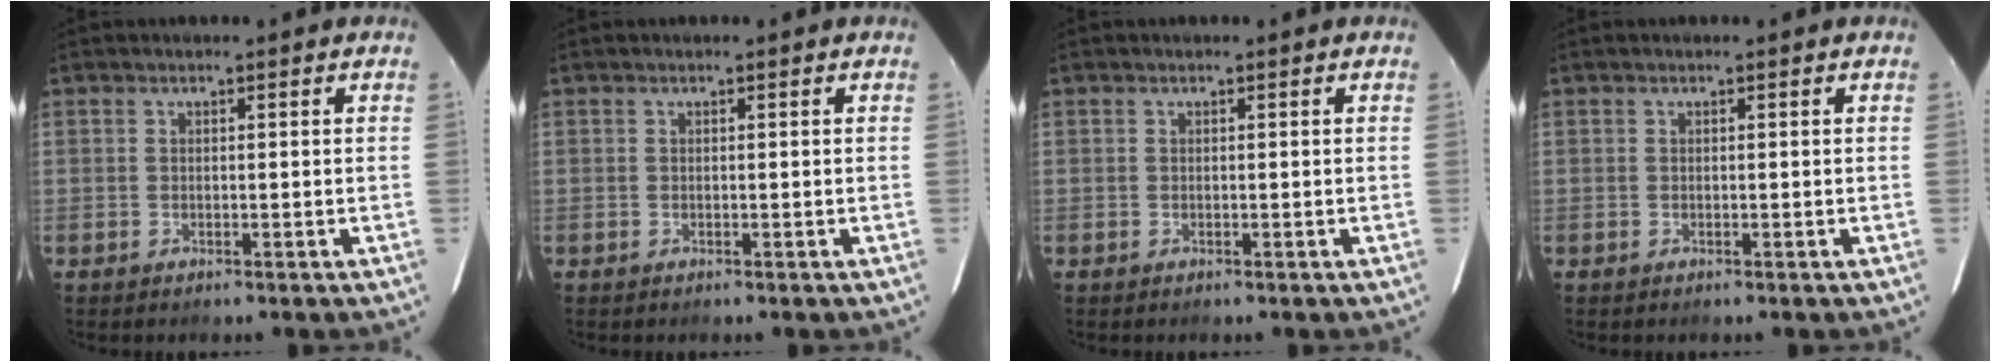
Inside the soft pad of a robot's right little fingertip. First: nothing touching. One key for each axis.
{"total": 0.0}
{"total": 0.0}
{"total": 0.0}